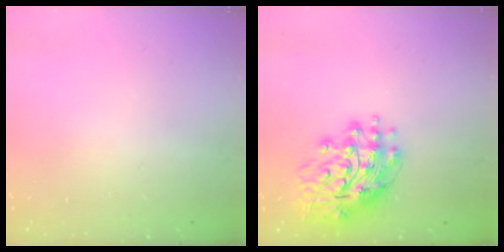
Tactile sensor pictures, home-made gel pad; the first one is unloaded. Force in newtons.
{"total": 14.3, "press": 14.2, "slide": 1.9}